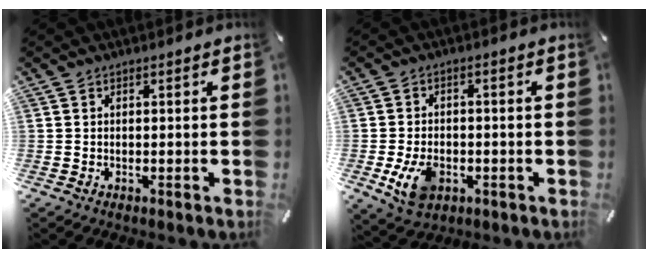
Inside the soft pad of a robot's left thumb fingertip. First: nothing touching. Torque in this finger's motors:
{"motor_torque": [0.69, 0.78, 0.63, 0.37, 0.08]}